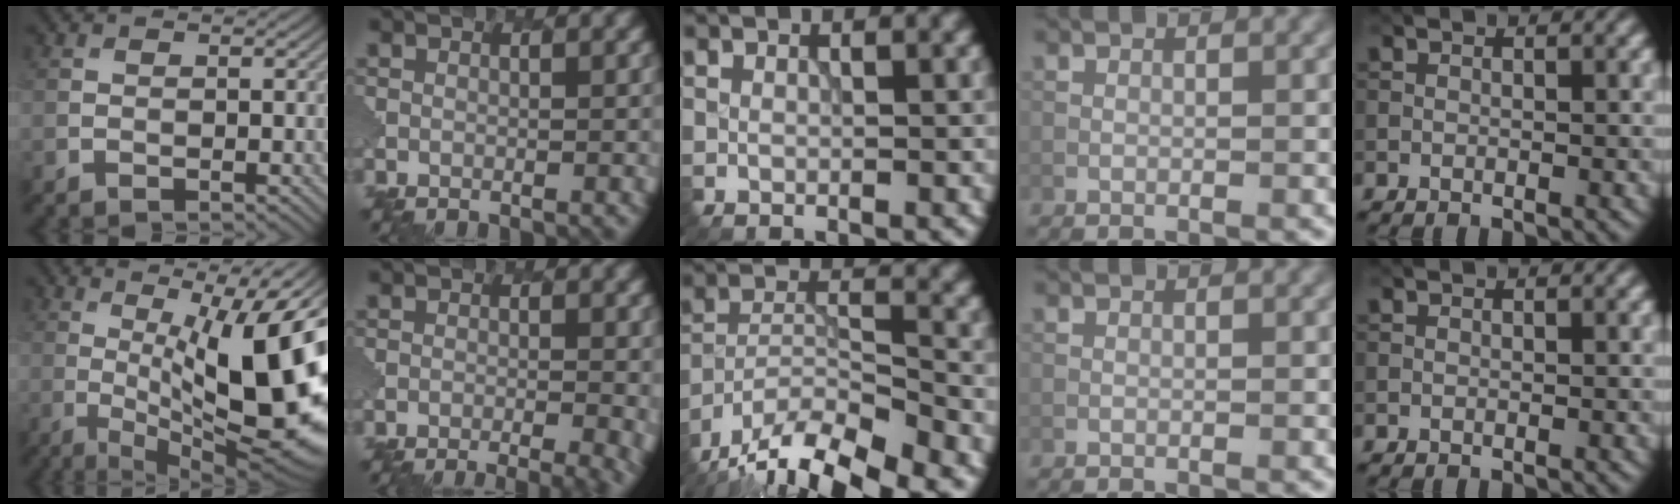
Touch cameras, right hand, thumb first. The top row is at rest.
{"thumb": {"total": 18.4, "force": [-0.7, 5.7, 17.5], "torque": [-0.232, 0.015, -0.009]}, "index": {"total": 6.3, "force": [-3.3, 2.5, 4.7], "torque": [-0.034, -0.001, -0.035]}, "middle": {"total": 14.7, "force": [-12.5, 4.0, 6.6], "torque": [-0.113, -0.013, -0.189]}}